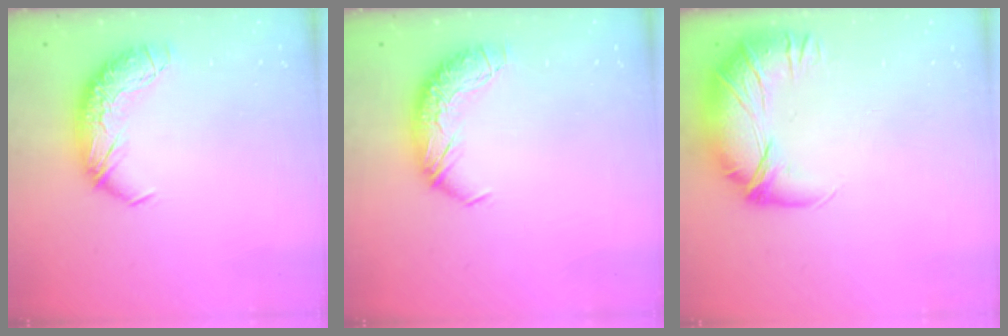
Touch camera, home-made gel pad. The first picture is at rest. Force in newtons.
{"total": 0.0}
{"total": 2.7, "press": 1.3, "slide": 2.3}